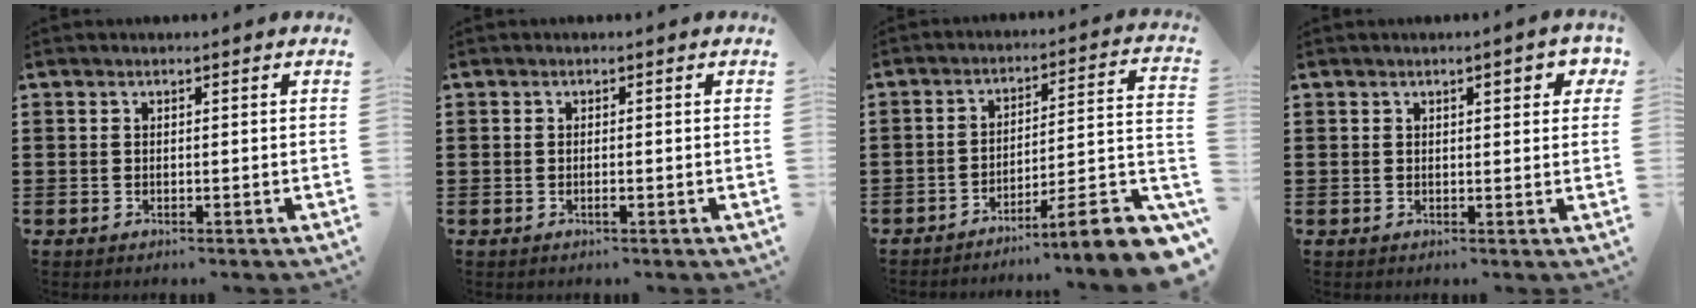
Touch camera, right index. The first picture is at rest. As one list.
[{"total": 0.9, "force": [-0.3, 0.1, 0.8], "torque": [-0.023, -0.007, -0.007]}, {"total": 7.9, "force": [-5.7, -0.1, 5.5], "torque": [-0.076, -0.014, -0.112]}, {"total": 2.7, "force": [1.2, 0.8, 2.3], "torque": [-0.032, 0.000, 0.014]}]